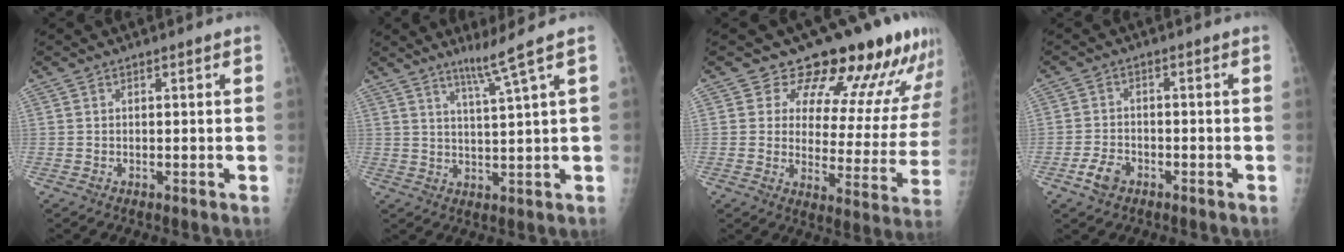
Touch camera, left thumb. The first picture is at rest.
{"total": 5.5, "force": [3.5, -1.7, 3.9], "torque": [-0.072, -0.033, 0.070]}
{"total": 18.7, "force": [15.4, 7.5, 7.7], "torque": [-0.040, -0.096, 0.178]}
{"total": 4.3, "force": [-2.4, 2.8, 2.2], "torque": [-0.037, 0.012, -0.044]}